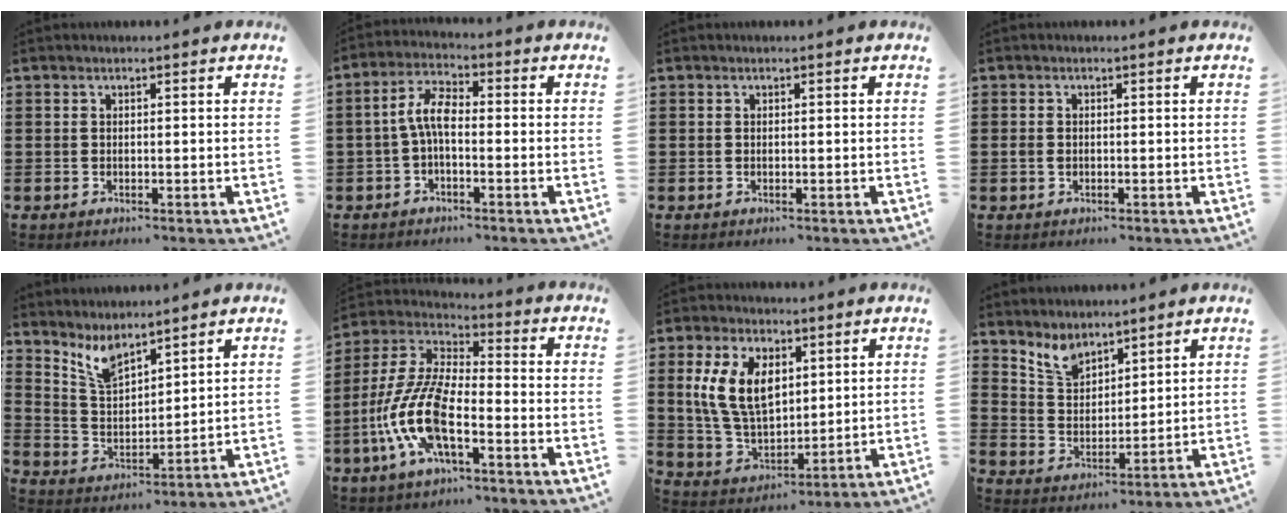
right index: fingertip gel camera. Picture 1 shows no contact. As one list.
[{"total": 5.3, "force": [-0.7, 2.1, 4.8], "torque": [-0.110, 0.004, -0.021]}, {"total": 0.0}, {"total": 0.9, "force": [-0.1, 0.7, 0.5], "torque": [-0.013, 0.004, -0.003]}, {"total": 5.8, "force": [5.0, 1.7, 2.5], "torque": [-0.065, -0.015, 0.092]}, {"total": 12.1, "force": [-5.0, 4.5, 10.1], "torque": [-0.251, -0.013, -0.103]}, {"total": 10.3, "force": [3.0, 6.2, 7.7], "torque": [-0.189, 0.009, 0.052]}, {"total": 5.0, "force": [4.4, 2.1, 1.2], "torque": [-0.041, -0.008, 0.083]}]